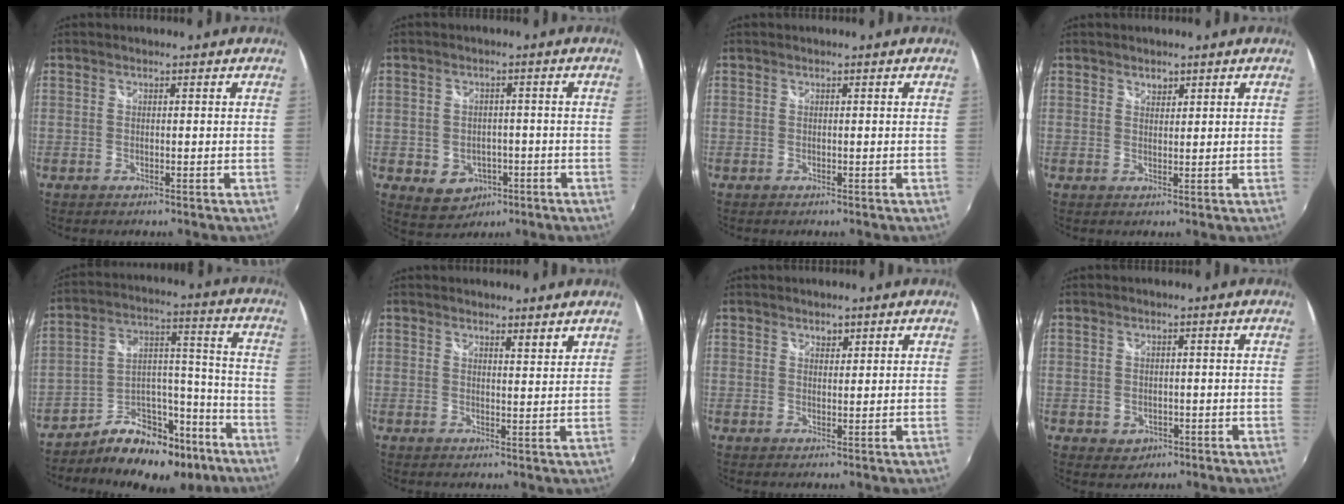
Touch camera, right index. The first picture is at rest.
{"total": 6.9, "force": [-2.7, 5.7, 2.8], "torque": [-0.068, 0.000, -0.023]}
{"total": 0.0}
{"total": 1.4, "force": [1.0, 0.9, 0.4], "torque": [-0.003, 0.001, 0.017]}
{"total": 16.7, "force": [-11.3, 9.1, 8.3], "torque": [-0.146, 0.048, -0.167]}
{"total": 3.1, "force": [2.8, 0.4, 1.2], "torque": [-0.016, -0.002, 0.035]}
{"total": 1.3, "force": [0.9, 0.8, 0.3], "torque": [-0.002, 0.001, 0.015]}
{"total": 3.0, "force": [-0.8, 2.7, 1.2], "torque": [-0.027, -0.004, -0.005]}